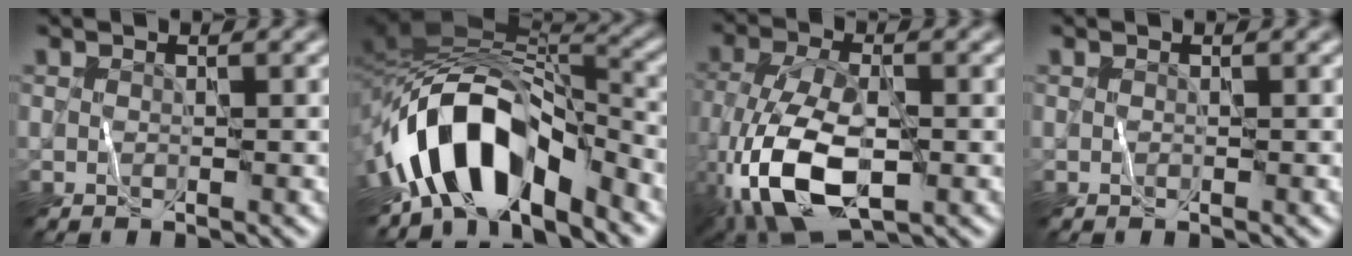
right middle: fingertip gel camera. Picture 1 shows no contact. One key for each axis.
{"total": 11.9, "fx": -5.9, "fy": 6.1, "fz": 8.4, "tx": -0.136, "ty": 0.003, "tz": -0.105}
{"total": 10.6, "fx": -4.1, "fy": 5.1, "fz": 8.4, "tx": -0.191, "ty": -0.014, "tz": -0.079}
{"total": 0.0}